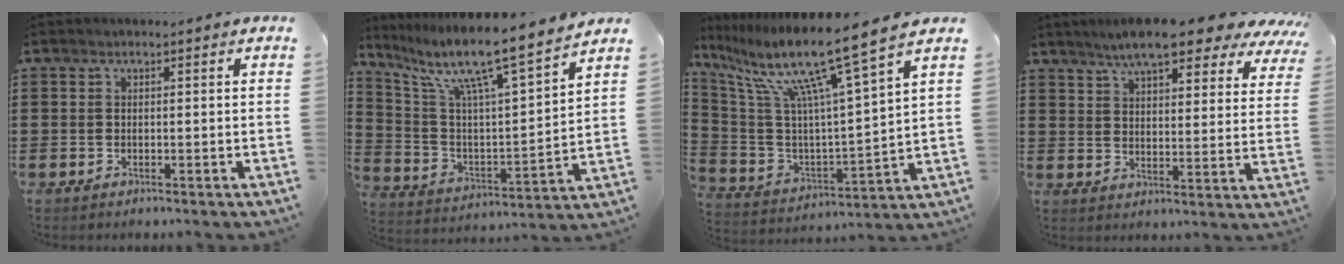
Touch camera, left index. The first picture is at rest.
{"total": 10.7, "force": [8.4, 0.4, 6.5], "torque": [-0.151, -0.064, 0.130]}
{"total": 13.3, "force": [9.3, 0.0, 9.5], "torque": [-0.206, -0.064, 0.145]}
{"total": 7.3, "force": [6.7, 1.0, 2.9], "torque": [-0.078, -0.028, 0.114]}